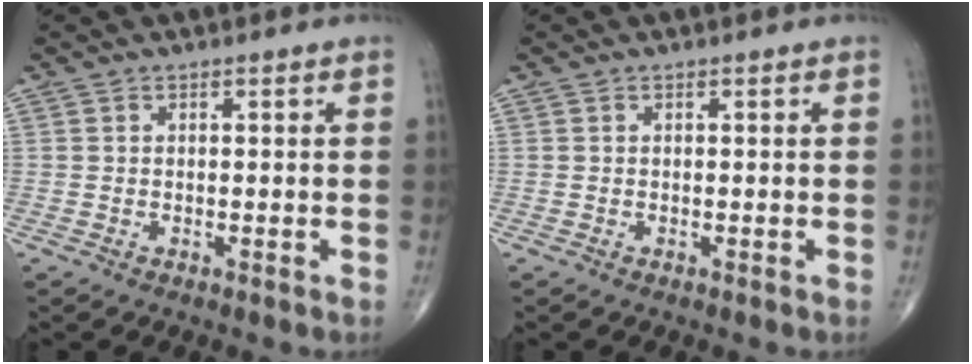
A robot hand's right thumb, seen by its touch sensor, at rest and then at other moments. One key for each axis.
{"total": 0.0}